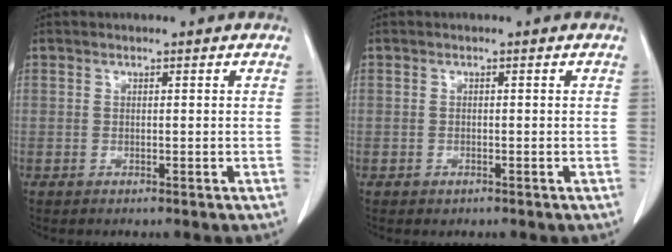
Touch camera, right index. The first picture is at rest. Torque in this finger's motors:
{"motor_torque": [0.14, -0.12, 0.02, 0.02]}